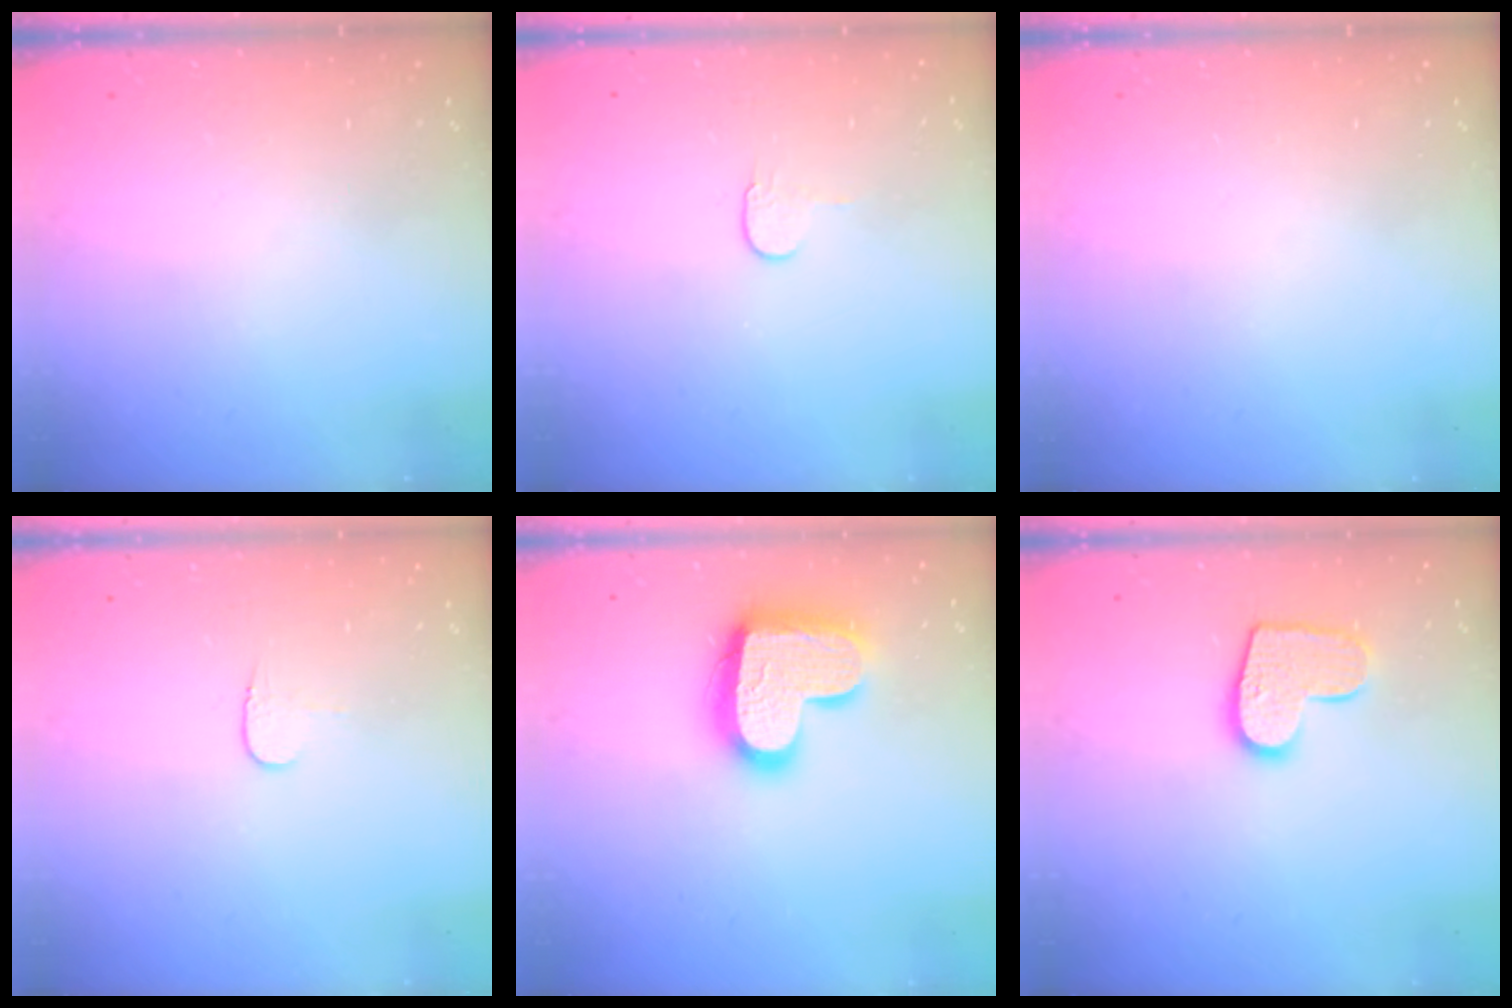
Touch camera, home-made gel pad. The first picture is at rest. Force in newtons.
{"total": 3.7, "press": 3.7, "slide": 0.4}
{"total": 0.0}
{"total": 4.0, "press": 4.0, "slide": 0.4}
{"total": 19.4, "press": 19.3, "slide": 1.4}
{"total": 11.6, "press": 11.5, "slide": 0.5}